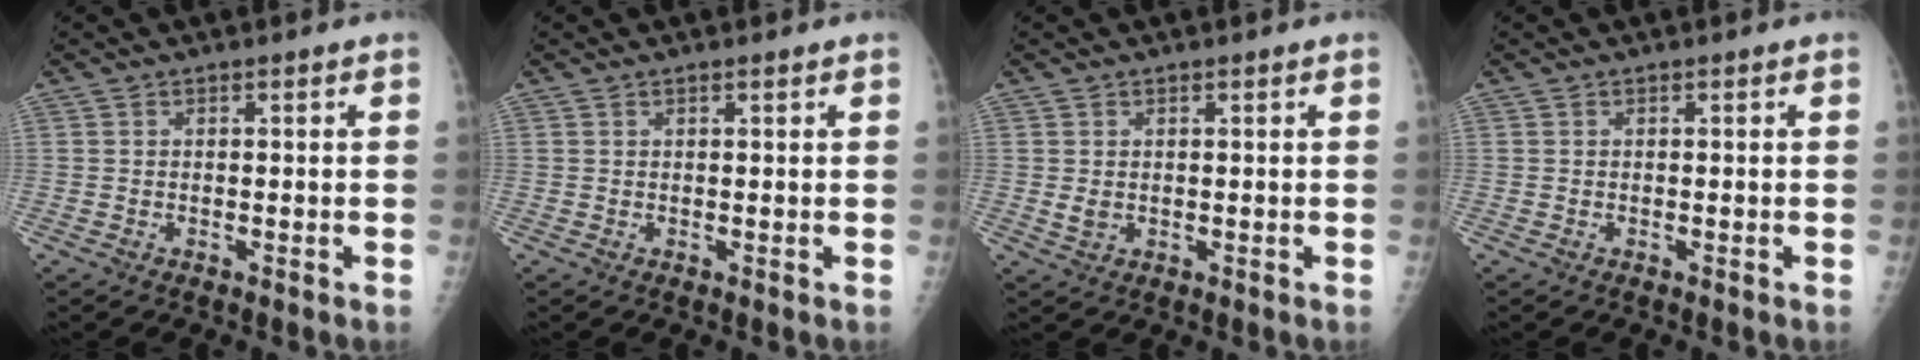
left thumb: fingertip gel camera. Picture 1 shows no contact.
{"total": 0.6, "force": [0.5, 0.2, 0.3], "torque": [-0.007, -0.002, 0.008]}
{"total": 1.8, "force": [0.5, 1.4, 1.0], "torque": [-0.014, -0.006, 0.016]}
{"total": 0.0}